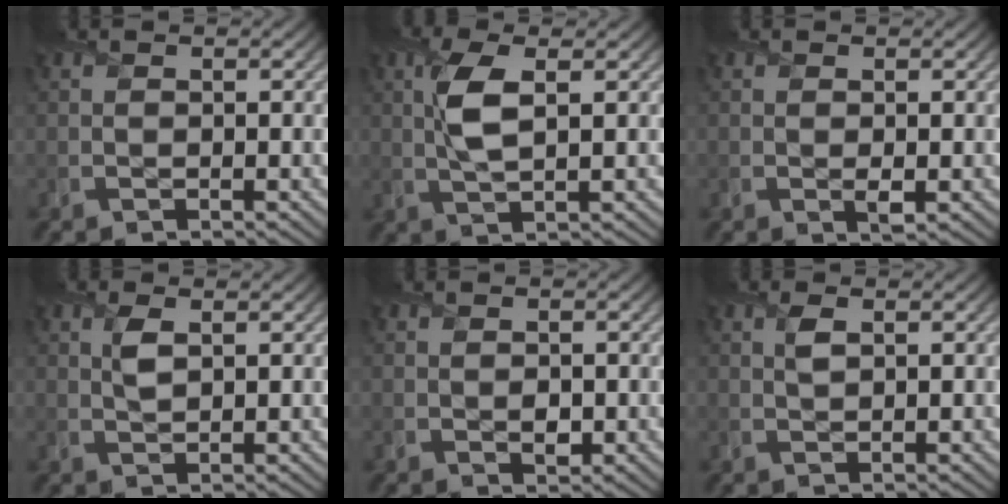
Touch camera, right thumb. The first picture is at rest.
{"total": 4.8, "force": [1.1, 1.6, 4.4], "torque": [-0.104, 0.002, 0.022]}
{"total": 0.8, "force": [-0.1, 0.3, 0.8], "torque": [-0.010, -0.005, -0.002]}
{"total": 2.0, "force": [0.8, 0.9, 1.7], "torque": [-0.038, -0.001, 0.017]}
{"total": 1.2, "force": [-0.2, 0.9, 0.7], "torque": [-0.006, -0.006, -0.001]}
{"total": 1.4, "force": [0.6, 0.6, 1.1], "torque": [-0.026, 0.000, 0.013]}